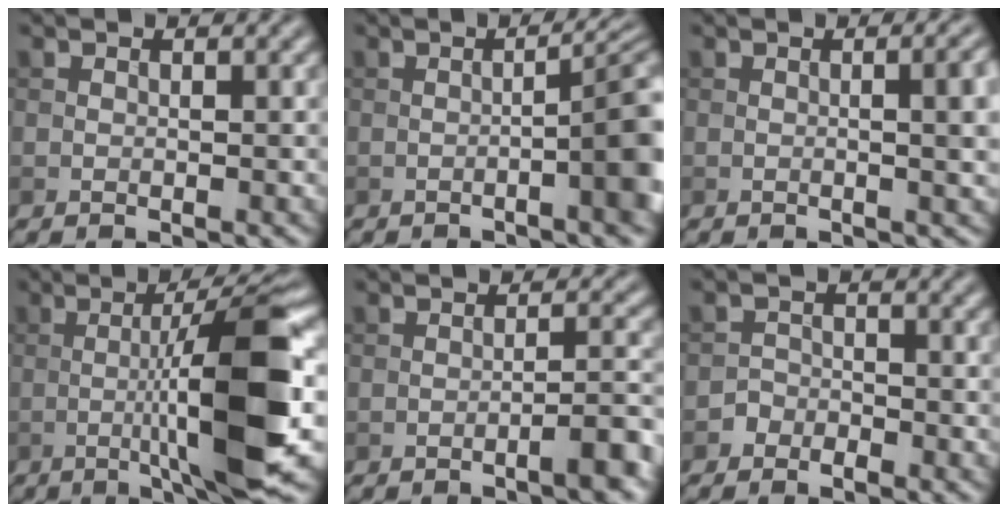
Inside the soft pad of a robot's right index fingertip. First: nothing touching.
{"total": 7.2, "force": [-1.2, 1.6, 7.0], "torque": [-0.082, 0.000, -0.016]}
{"total": 5.5, "force": [0.0, 2.2, 5.0], "torque": [-0.039, 0.009, 0.001]}
{"total": 10.9, "force": [-1.1, 1.7, 10.7], "torque": [-0.156, 0.009, -0.022]}
{"total": 3.2, "force": [-1.7, 0.6, 2.6], "torque": [-0.035, 0.013, -0.033]}
{"total": 1.3, "force": [-0.9, 0.9, 0.1], "torque": [0.002, 0.007, -0.018]}